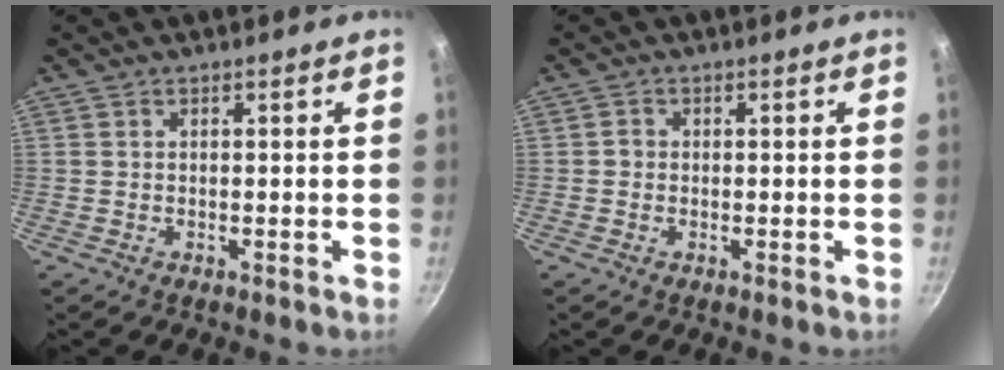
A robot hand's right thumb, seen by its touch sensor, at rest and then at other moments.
{"total": 1.1, "force": [-0.1, 1.0, 0.4], "torque": [-0.002, 0.003, -0.003]}